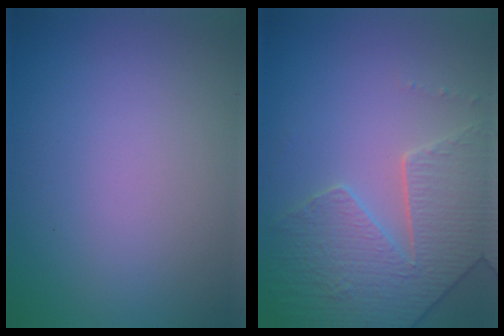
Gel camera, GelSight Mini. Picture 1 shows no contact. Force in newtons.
{"total": 4.6, "press": 4.4, "slide": 1.2}